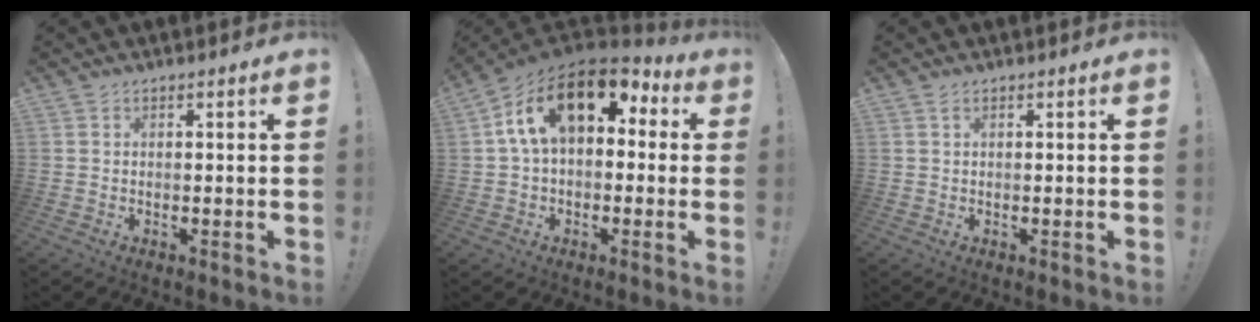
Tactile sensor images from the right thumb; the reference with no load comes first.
{"total": 17.7, "force": [6.4, 9.5, 13.5], "torque": [-0.227, -0.012, 0.113]}
{"total": 0.6, "force": [0.4, 0.3, 0.4], "torque": [-0.007, 0.000, 0.007]}